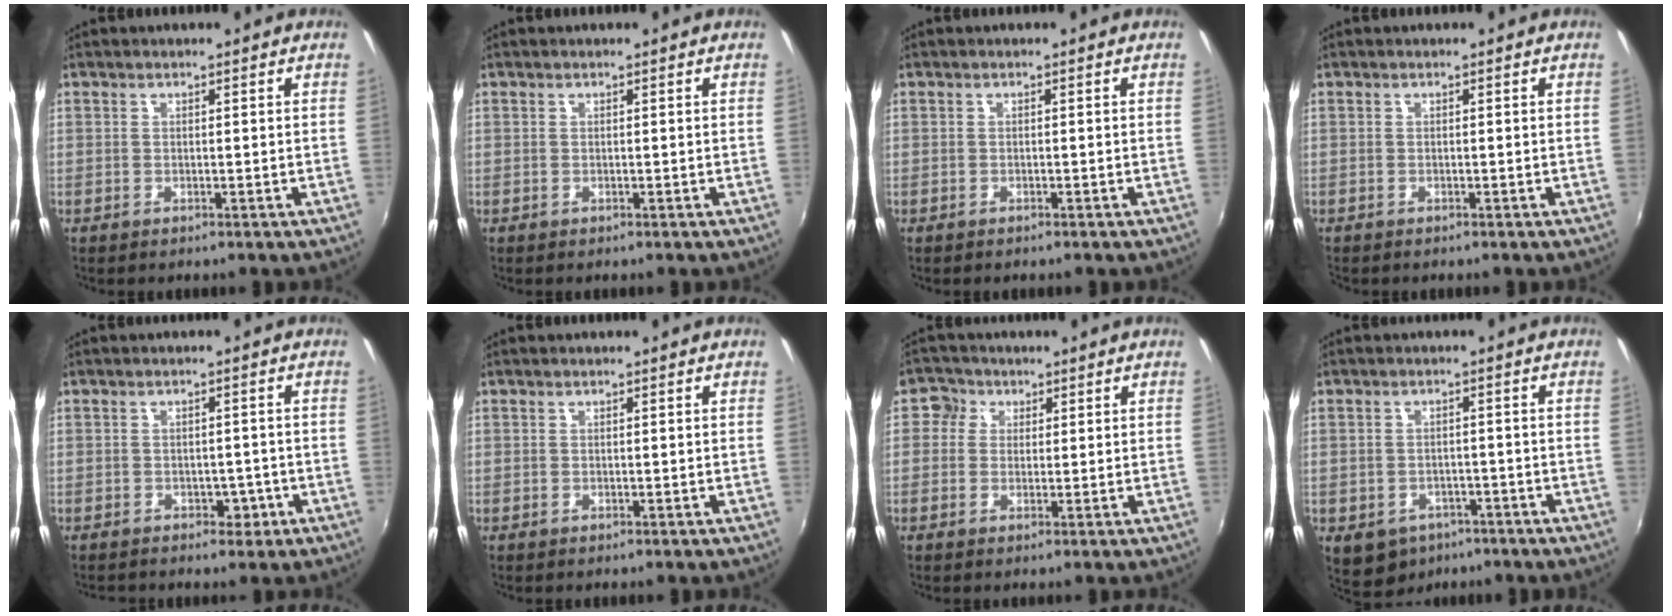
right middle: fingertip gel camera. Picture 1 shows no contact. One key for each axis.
{"total": 0.0}
{"total": 0.5, "fx": -0.5, "fy": 0.2, "fz": 0.1, "tx": -0.002, "ty": -0.003, "tz": -0.010}
{"total": 0.0}
{"total": 3.1, "fx": -1.8, "fy": 2.3, "fz": 1.0, "tx": -0.021, "ty": 0.002, "tz": -0.019}
{"total": 0.0}
{"total": 3.8, "fx": 0.6, "fy": 3.7, "fz": 0.5, "tx": 0.002, "ty": 0.008, "tz": -0.003}
{"total": 8.1, "fx": -4.8, "fy": 5.8, "fz": 3.1, "tx": -0.073, "ty": -0.011, "tz": -0.058}